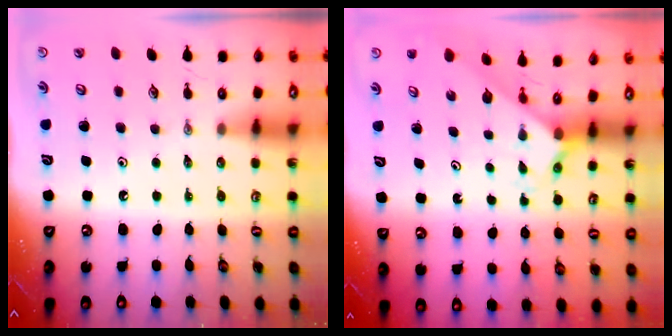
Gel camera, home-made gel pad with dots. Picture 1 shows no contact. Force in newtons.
{"total": 2.4, "press": 2.4, "slide": 0.2}